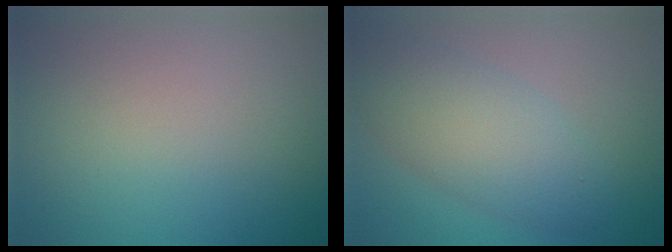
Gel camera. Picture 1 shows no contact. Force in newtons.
{"total": 5.3, "press": 5.3, "slide": 0.2}